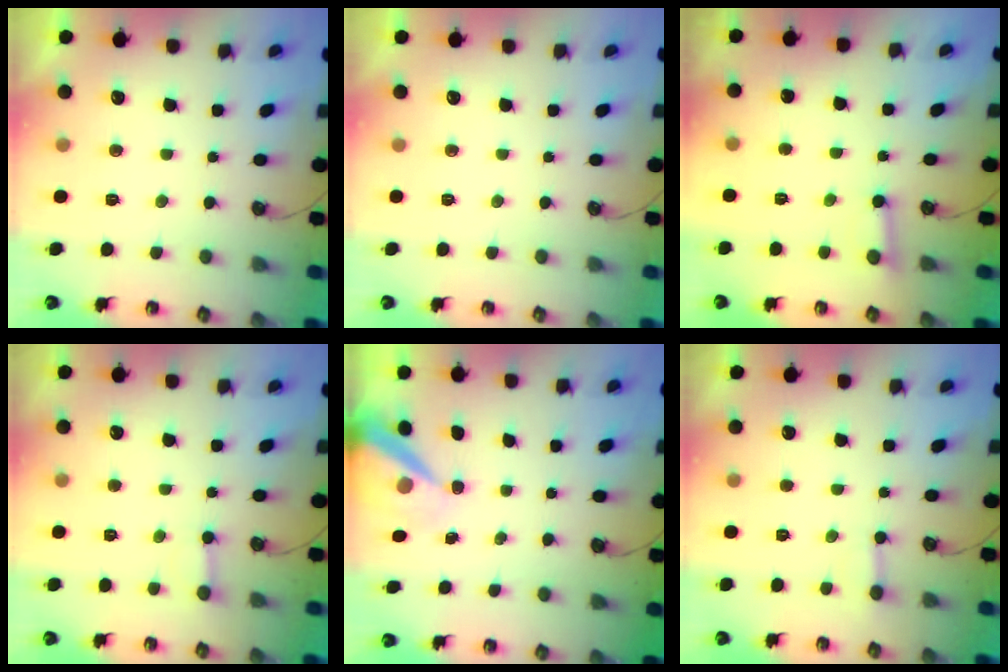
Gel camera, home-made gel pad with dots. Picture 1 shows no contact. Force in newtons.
{"total": 0.0}
{"total": 2.5, "press": 2.5, "slide": 0.4}
{"total": 2.6, "press": 2.6, "slide": 0.2}
{"total": 7.0, "press": 7.0, "slide": 0.2}
{"total": 3.8, "press": 3.8, "slide": 0.4}